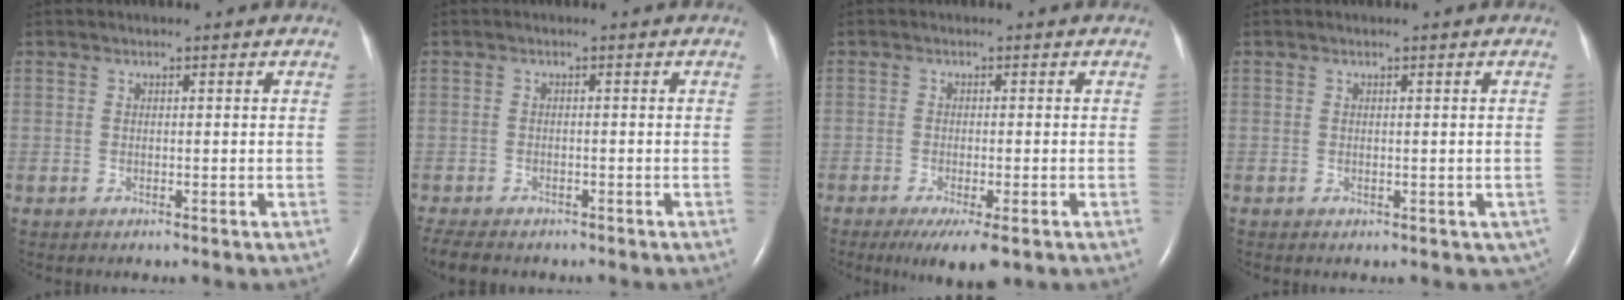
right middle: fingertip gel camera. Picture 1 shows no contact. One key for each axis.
{"total": 6.1, "fx": -5.1, "fy": 2.2, "fz": 2.5, "tx": -0.045, "ty": -0.011, "tz": -0.075}
{"total": 6.0, "fx": -3.8, "fy": 1.1, "fz": 4.5, "tx": -0.071, "ty": -0.018, "tz": -0.055}
{"total": 1.8, "fx": -0.4, "fy": 1.3, "fz": 1.2, "tx": -0.005, "ty": 0.000, "tz": 0.001}